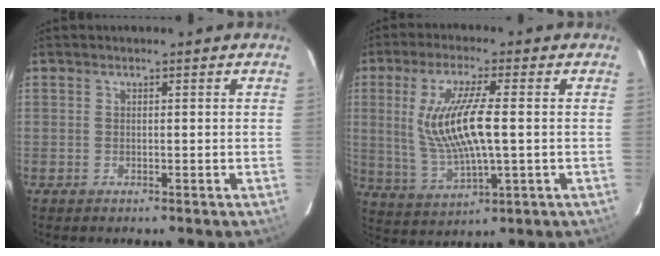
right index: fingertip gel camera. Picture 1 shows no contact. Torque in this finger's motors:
{"motor_torque": [1.32, 0.08, 0.91, 0.21]}